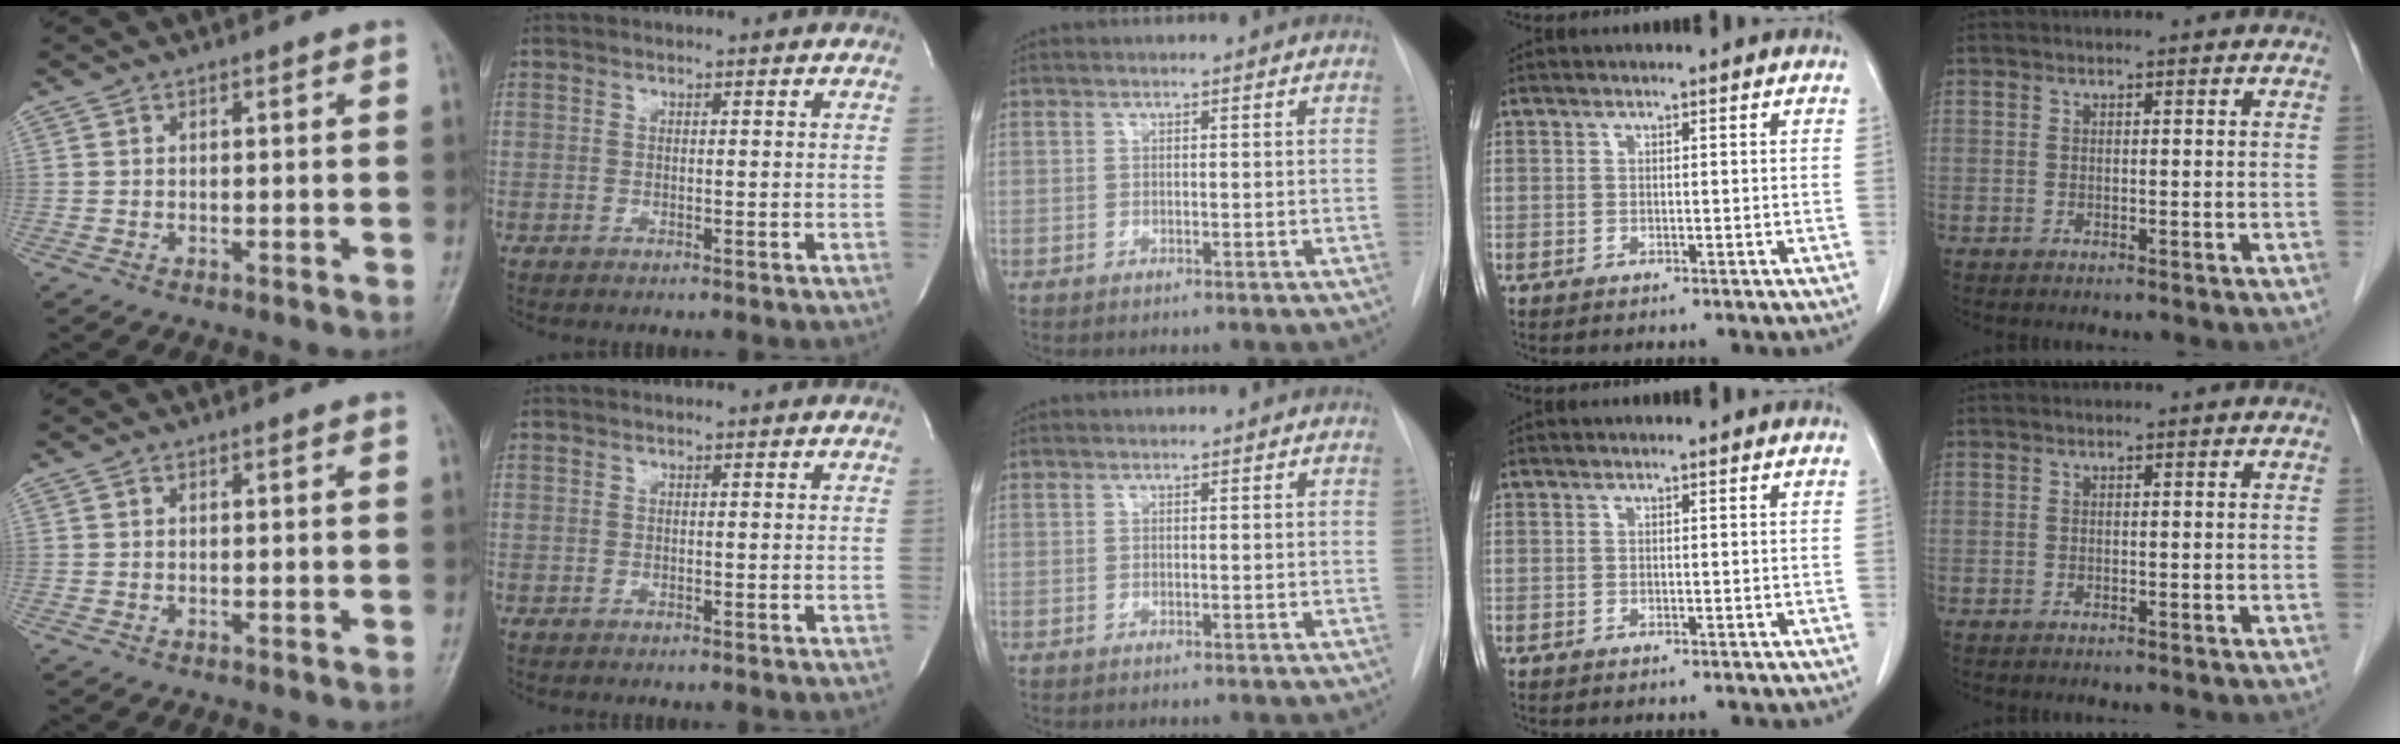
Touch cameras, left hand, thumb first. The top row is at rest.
{}